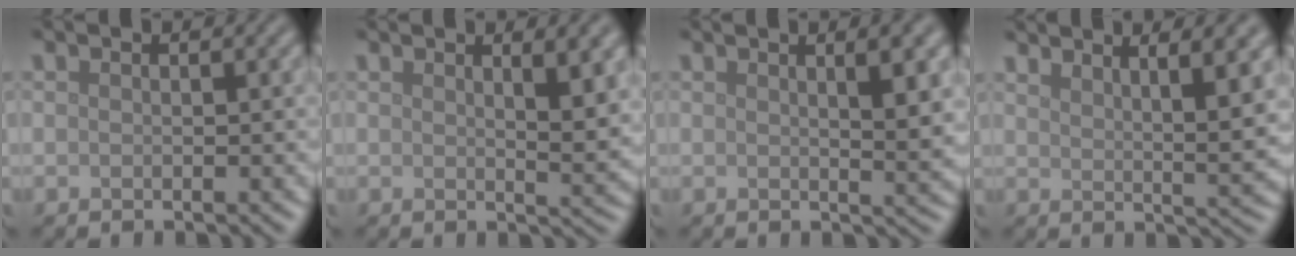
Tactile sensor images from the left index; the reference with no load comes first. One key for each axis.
{"total": 4.0, "fx": 1.9, "fy": 1.2, "fz": 3.3, "tx": -0.037, "ty": -0.004, "tz": 0.029}
{"total": 4.1, "fx": 1.5, "fy": 1.1, "fz": 3.7, "tx": -0.039, "ty": 0.001, "tz": 0.021}
{"total": 5.8, "fx": 3.7, "fy": 1.5, "fz": 4.2, "tx": -0.041, "ty": 0.006, "tz": 0.056}